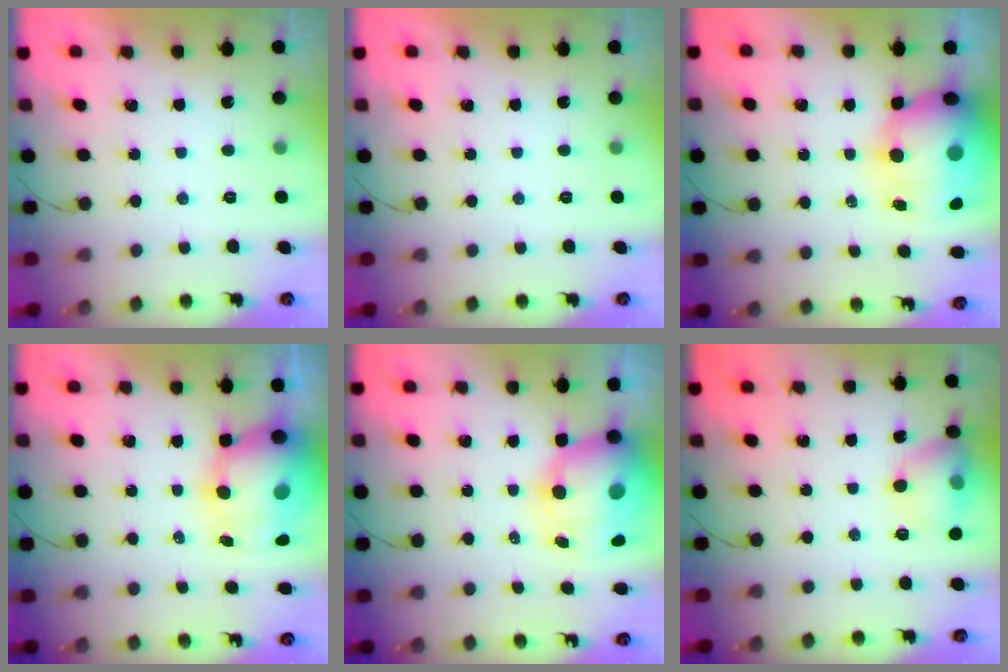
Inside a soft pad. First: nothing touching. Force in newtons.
{"total": 0.0}
{"total": 17.7, "press": 16.3, "slide": 6.9}
{"total": 13.3, "press": 12.9, "slide": 3.4}
{"total": 15.2, "press": 14.6, "slide": 4.1}
{"total": 12.2, "press": 12.0, "slide": 1.7}